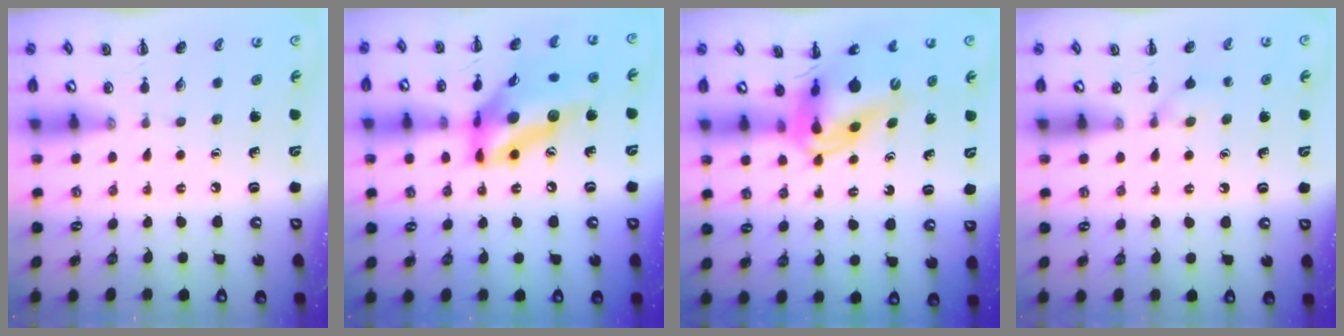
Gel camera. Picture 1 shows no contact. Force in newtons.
{"total": 15.9, "press": 15.0, "slide": 5.3}
{"total": 12.2, "press": 11.6, "slide": 3.8}
{"total": 5.7, "press": 5.3, "slide": 1.9}